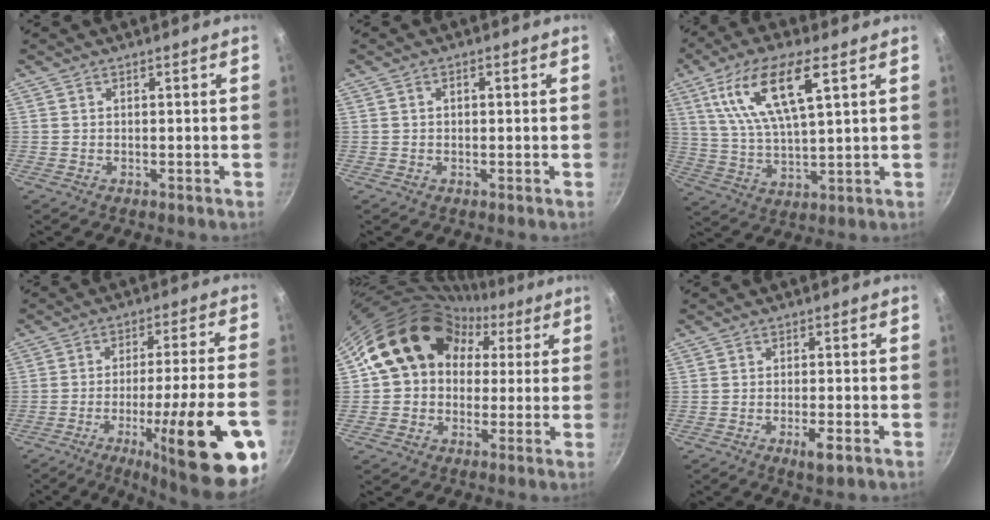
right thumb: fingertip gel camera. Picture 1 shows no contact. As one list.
[{"total": 1.1, "force": [0.1, 0.7, 0.8], "torque": [-0.014, 0.007, 0.002]}, {"total": 15.3, "force": [6.4, 4.9, 13.0], "torque": [-0.247, -0.012, 0.125]}, {"total": 24.3, "force": [-9.8, 4.4, 21.9], "torque": [-0.289, 0.029, -0.137]}, {"total": 16.4, "force": [3.7, 13.6, 8.3], "torque": [-0.103, 0.041, 0.049]}, {"total": 3.9, "force": [-1.8, 0.9, 3.4], "torque": [-0.059, 0.006, -0.029]}]